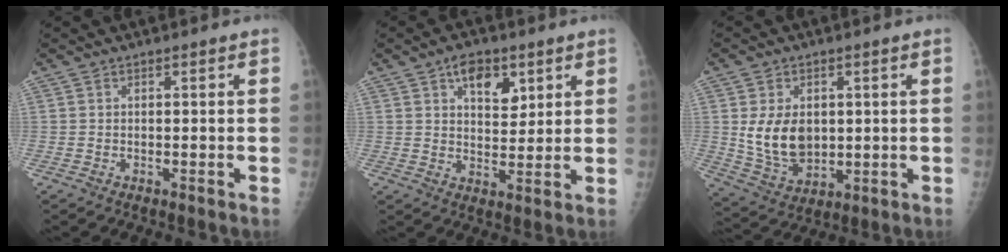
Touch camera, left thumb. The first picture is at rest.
{"total": 7.6, "force": [3.8, 4.4, 4.8], "torque": [-0.043, -0.019, 0.057]}
{"total": 10.3, "force": [1.1, 7.3, 7.2], "torque": [-0.101, -0.017, 0.039]}